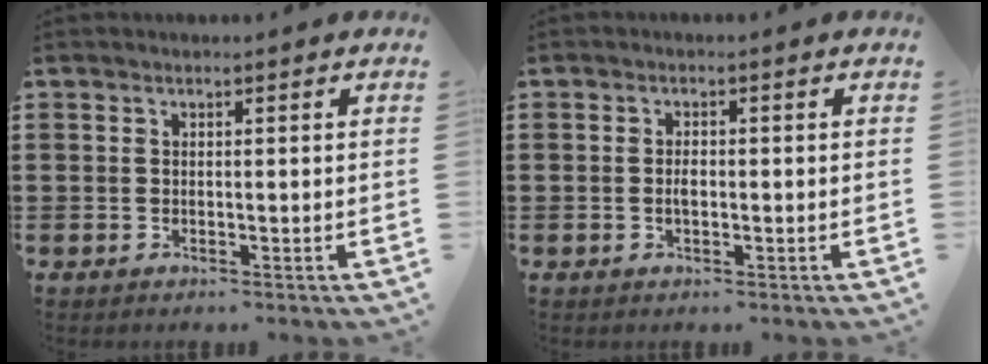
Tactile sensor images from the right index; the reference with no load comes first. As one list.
[{"total": 1.7, "force": [-0.2, 0.7, 1.5], "torque": [-0.028, 0.001, -0.005]}]